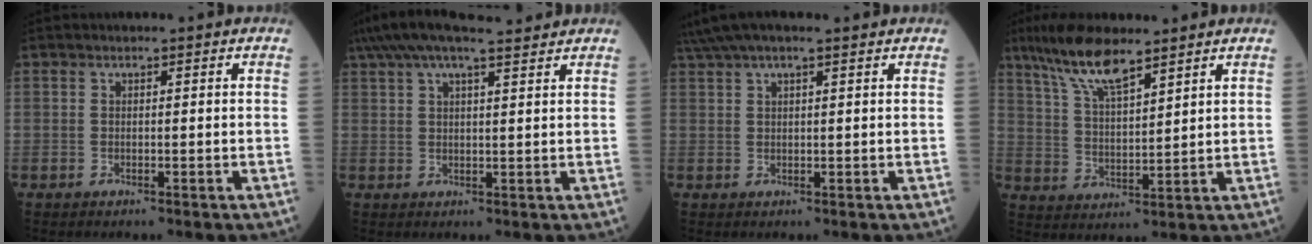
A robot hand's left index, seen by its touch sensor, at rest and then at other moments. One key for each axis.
{"total": 11.8, "fx": 10.0, "fy": 1.4, "fz": 6.1, "tx": -0.116, "ty": 0.046, "tz": 0.157}
{"total": 7.9, "fx": 6.5, "fy": 0.7, "fz": 4.6, "tx": -0.085, "ty": 0.051, "tz": 0.102}
{"total": 9.5, "fx": 7.1, "fy": 1.6, "fz": 6.1, "tx": -0.125, "ty": 0.010, "tz": 0.137}